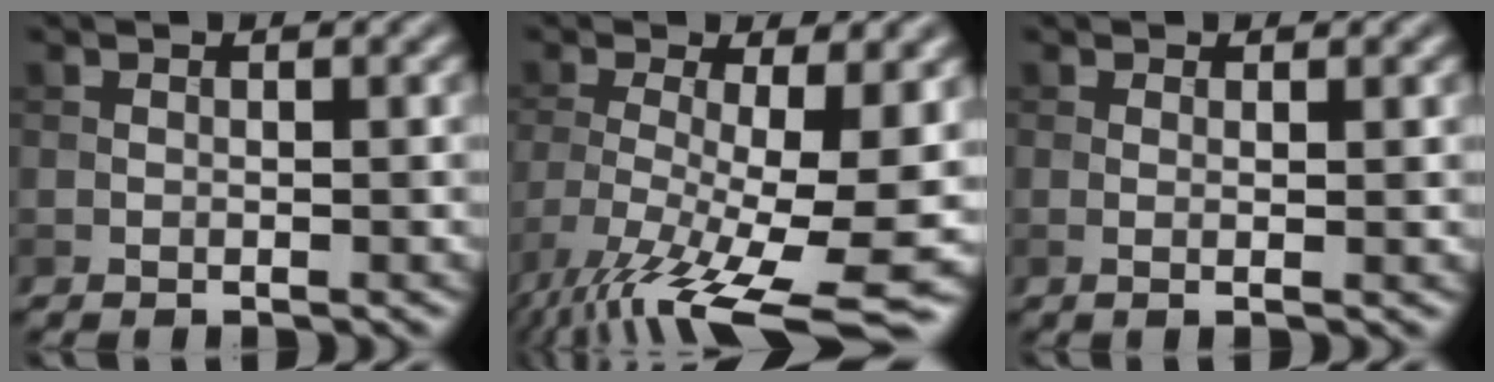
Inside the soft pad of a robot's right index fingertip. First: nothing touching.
{"total": 13.5, "force": [-6.1, 3.3, 11.5], "torque": [-0.206, -0.020, -0.095]}
{"total": 1.5, "force": [0.1, 0.3, 1.5], "torque": [-0.022, 0.002, -0.002]}